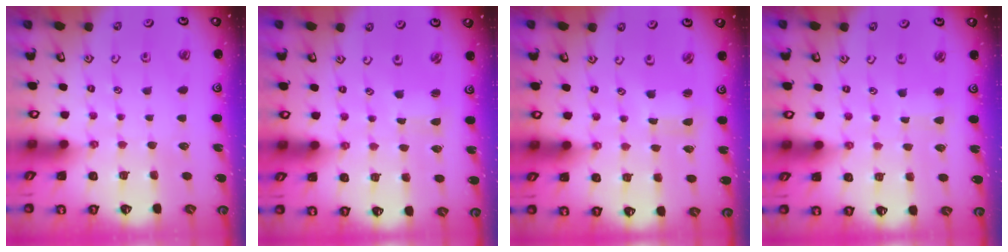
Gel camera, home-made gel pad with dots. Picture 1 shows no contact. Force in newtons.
{"total": 1.1, "press": 1.0, "slide": 0.3}
{"total": 1.4, "press": 1.3, "slide": 0.3}
{"total": 2.5, "press": 2.5, "slide": 0.3}